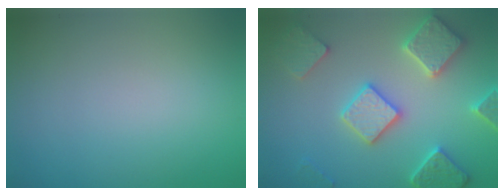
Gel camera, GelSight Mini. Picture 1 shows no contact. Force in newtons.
{"total": 5.5, "press": 5.4, "slide": 1.3}